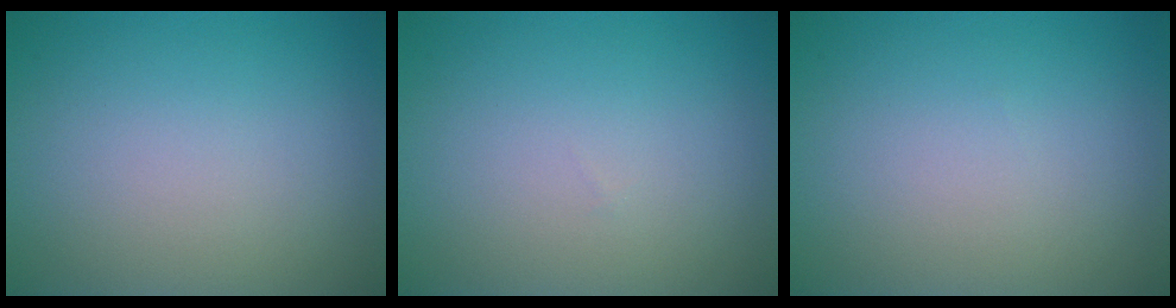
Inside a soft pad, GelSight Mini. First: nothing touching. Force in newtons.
{"total": 0.0}
{"total": 0.0}